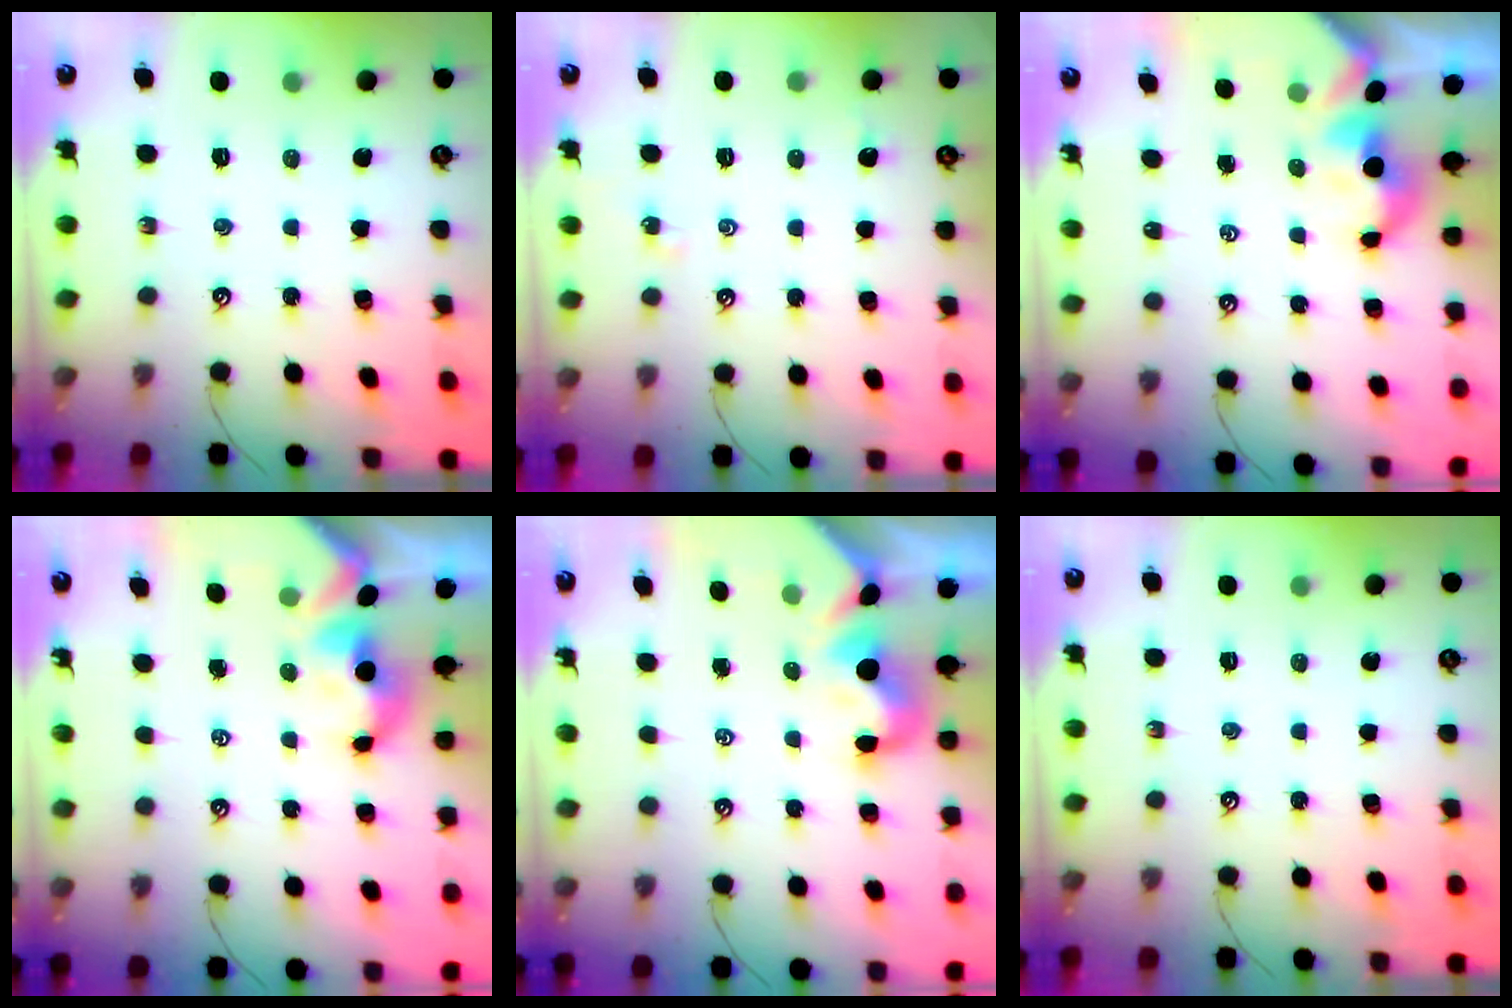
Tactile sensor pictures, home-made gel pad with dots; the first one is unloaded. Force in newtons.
{"total": 1.6, "press": 1.6, "slide": 0.4}
{"total": 1.6, "press": 1.6, "slide": 0.2}
{"total": 1.7, "press": 1.5, "slide": 0.7}
{"total": 1.4, "press": 1.2, "slide": 0.7}
{"total": 0.0}